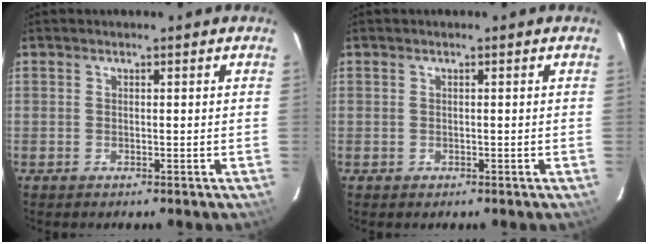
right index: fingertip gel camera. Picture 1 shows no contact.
{"total": 0.6, "force": [-0.3, 0.6, 0.0], "torque": [0.005, -0.001, -0.002]}